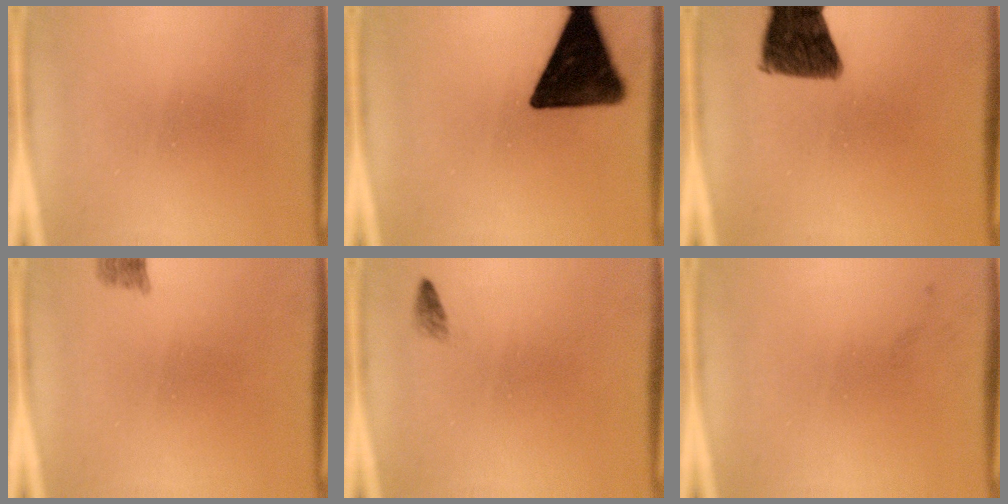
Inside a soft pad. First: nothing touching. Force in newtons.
{"total": 16.7}
{"total": 10.9}
{"total": 2.0}
{"total": 0.8}
{"total": 1.1}